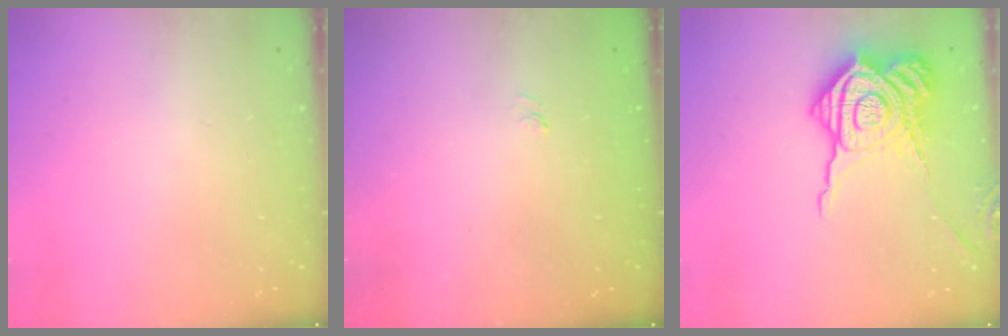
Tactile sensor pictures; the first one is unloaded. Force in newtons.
{"total": 1.0, "press": 0.2, "slide": 1.0}
{"total": 20.9, "press": 20.9, "slide": 1.5}